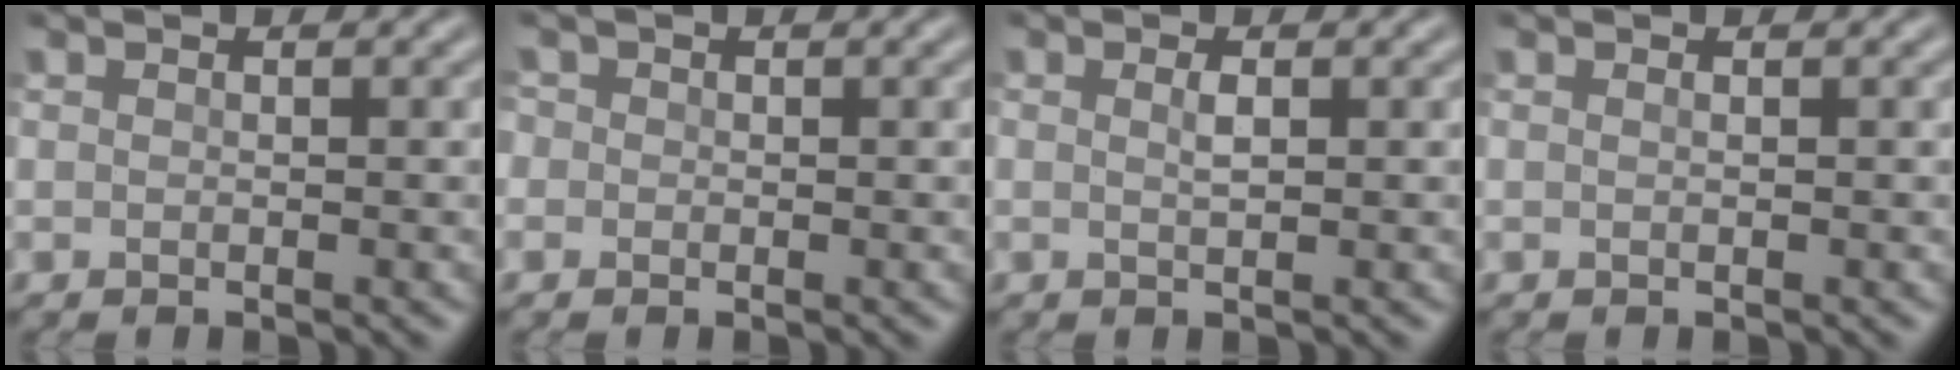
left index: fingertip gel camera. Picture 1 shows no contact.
{"total": 0.9, "force": [-0.3, 0.9, 0.0], "torque": [0.000, 0.001, -0.007]}
{"total": 0.7, "force": [-0.1, 0.2, 0.7], "torque": [-0.016, -0.001, 0.000]}
{"total": 0.0}